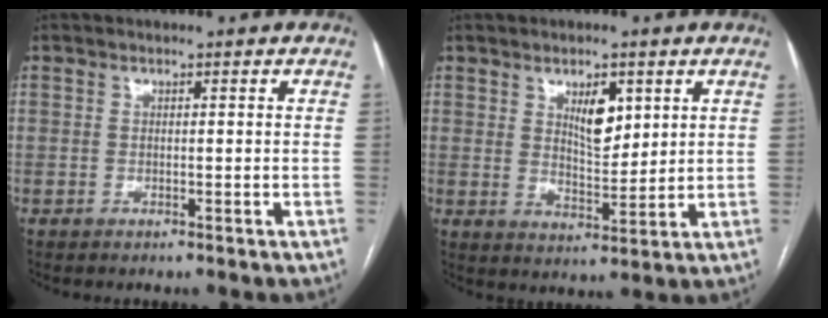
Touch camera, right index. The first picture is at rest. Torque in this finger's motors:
{"motor_torque": [0.26, 0.21, 0.14, 0.04]}